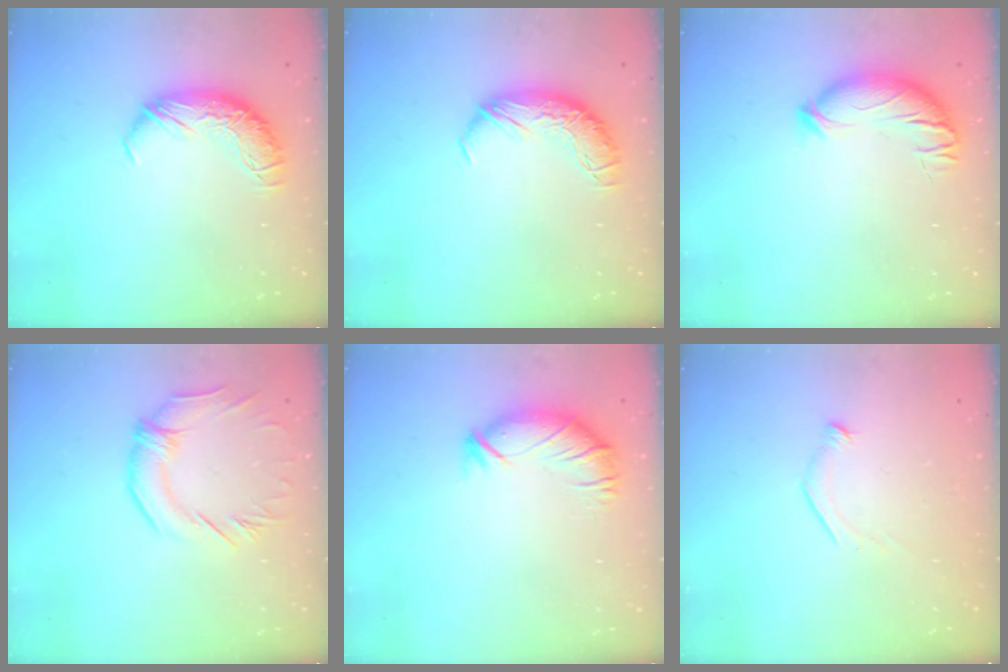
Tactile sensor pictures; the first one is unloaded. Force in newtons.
{"total": 0.0}
{"total": 3.0, "press": 2.6, "slide": 1.5}
{"total": 1.1, "press": 0.5, "slide": 1.0}
{"total": 3.0, "press": 2.5, "slide": 1.7}
{"total": 7.3, "press": 7.3, "slide": 0.8}